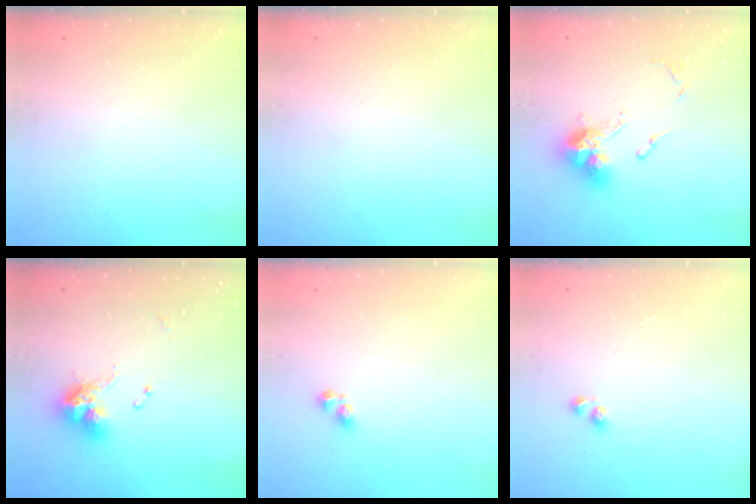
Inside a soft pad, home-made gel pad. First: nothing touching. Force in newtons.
{"total": 0.0}
{"total": 12.3, "press": 12.3, "slide": 1.2}
{"total": 11.3, "press": 11.2, "slide": 1.0}
{"total": 4.6, "press": 4.6, "slide": 0.6}
{"total": 2.7, "press": 2.6, "slide": 0.6}